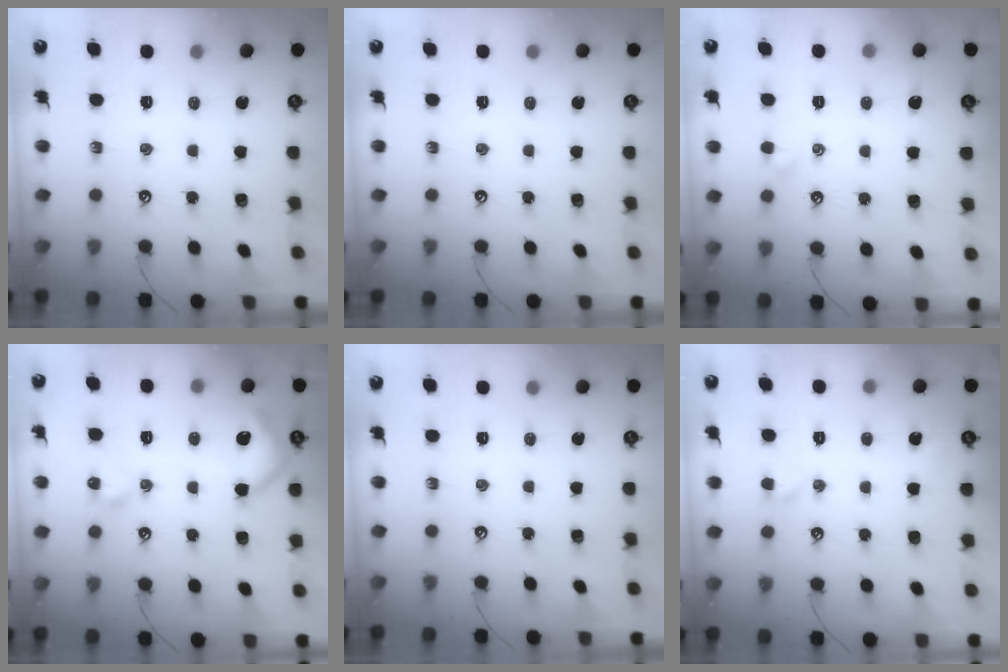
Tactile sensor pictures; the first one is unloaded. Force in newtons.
{"total": 0.0}
{"total": 0.8, "press": 0.7, "slide": 0.5}
{"total": 9.2, "press": 9.2, "slide": 1.2}
{"total": 0.0}
{"total": 1.1, "press": 1.0, "slide": 0.4}